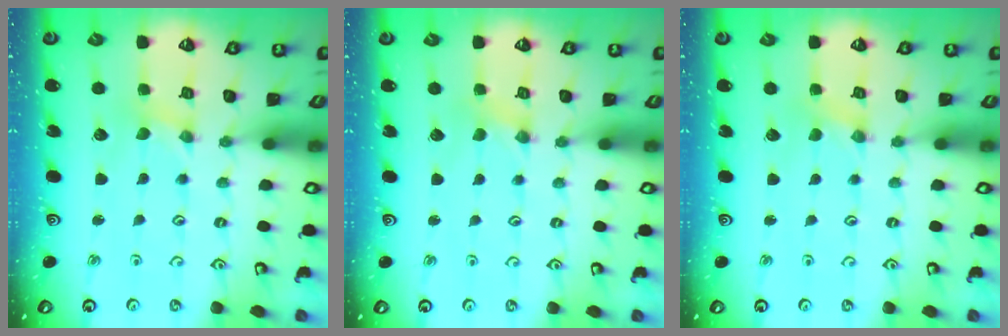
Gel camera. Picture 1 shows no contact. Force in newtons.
{"total": 0.9, "press": 0.9, "slide": 0.2}
{"total": 0.7, "press": 0.7, "slide": 0.1}